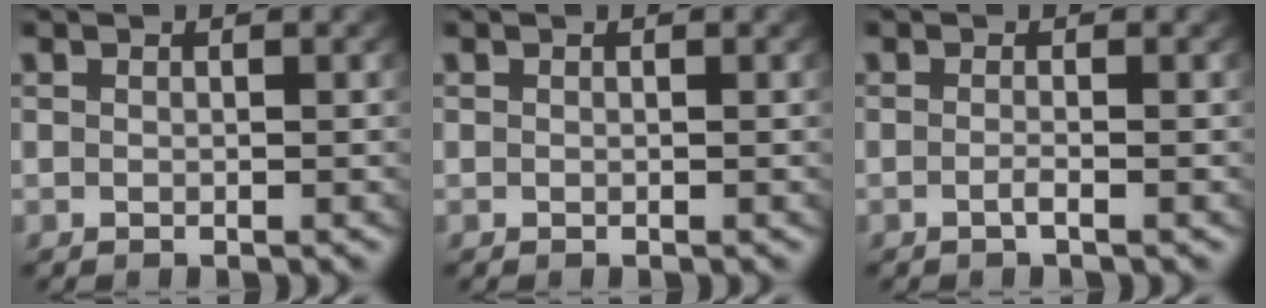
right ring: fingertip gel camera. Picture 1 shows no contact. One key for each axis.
{"total": 0.0}
{"total": 1.0, "fx": -0.7, "fy": -0.1, "fz": 0.6, "tx": -0.015, "ty": -0.003, "tz": -0.014}